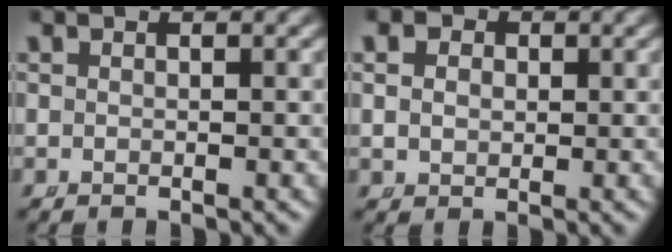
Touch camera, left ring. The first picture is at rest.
{"total": 2.9, "force": [0.6, 2.5, 1.2], "torque": [-0.029, -0.006, 0.014]}